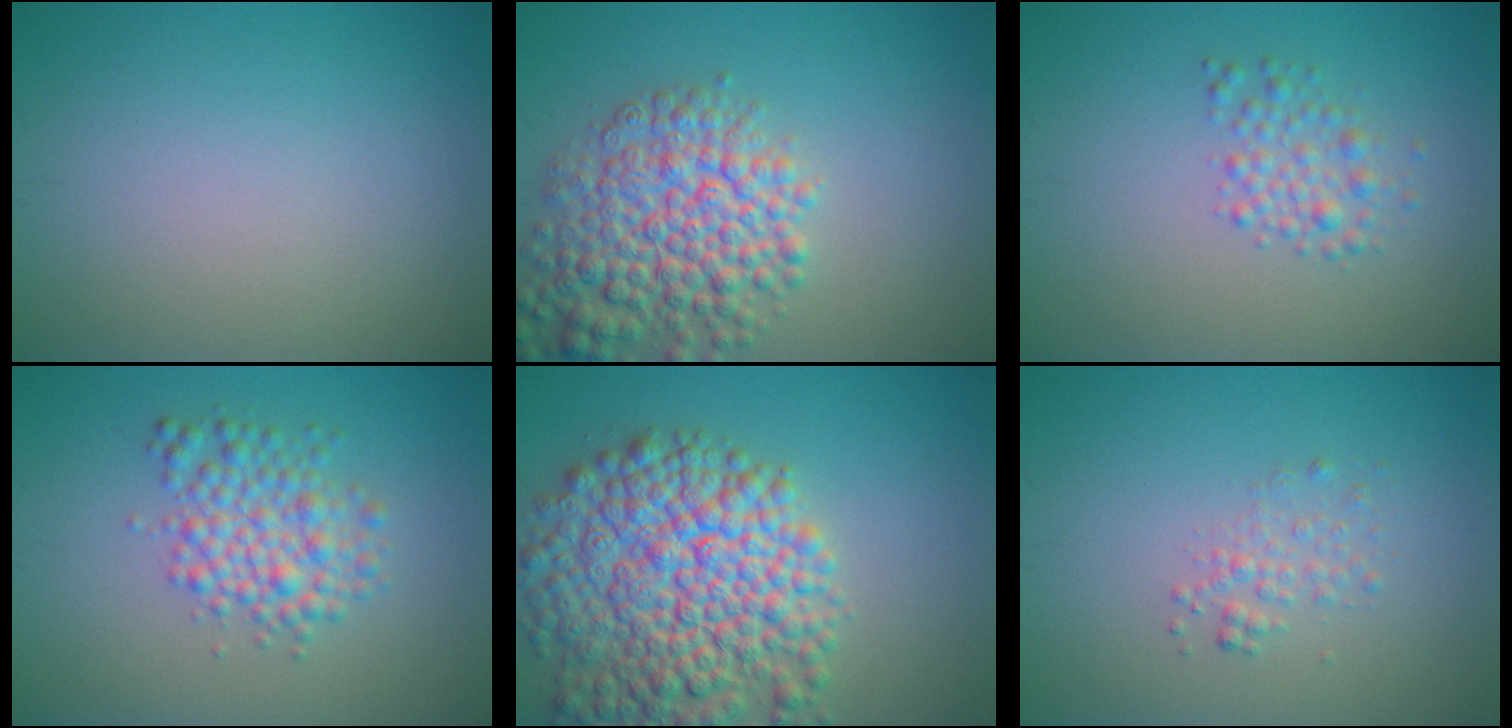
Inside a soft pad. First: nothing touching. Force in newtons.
{"total": 7.2, "press": 7.2, "slide": 0.3}
{"total": 2.2, "press": 2.2, "slide": 0.1}
{"total": 4.0, "press": 4.0, "slide": 0.0}
{"total": 11.4, "press": 11.4, "slide": 0.6}
{"total": 1.4, "press": 1.4, "slide": 0.1}